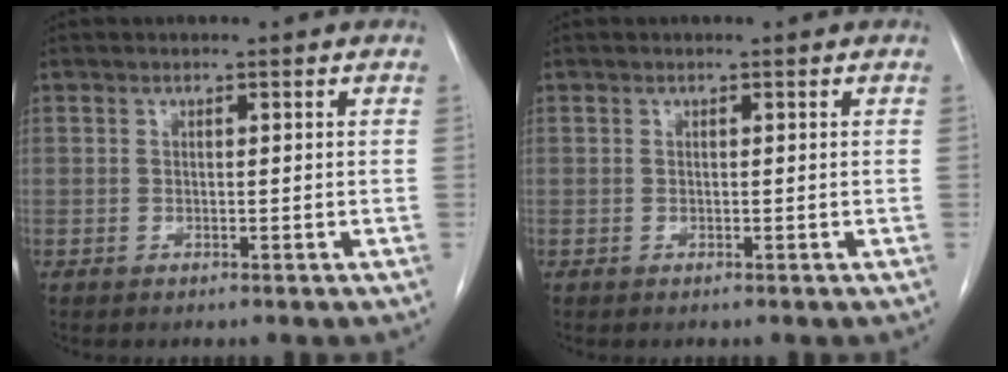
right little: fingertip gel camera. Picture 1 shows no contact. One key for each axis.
{"total": 0.0}